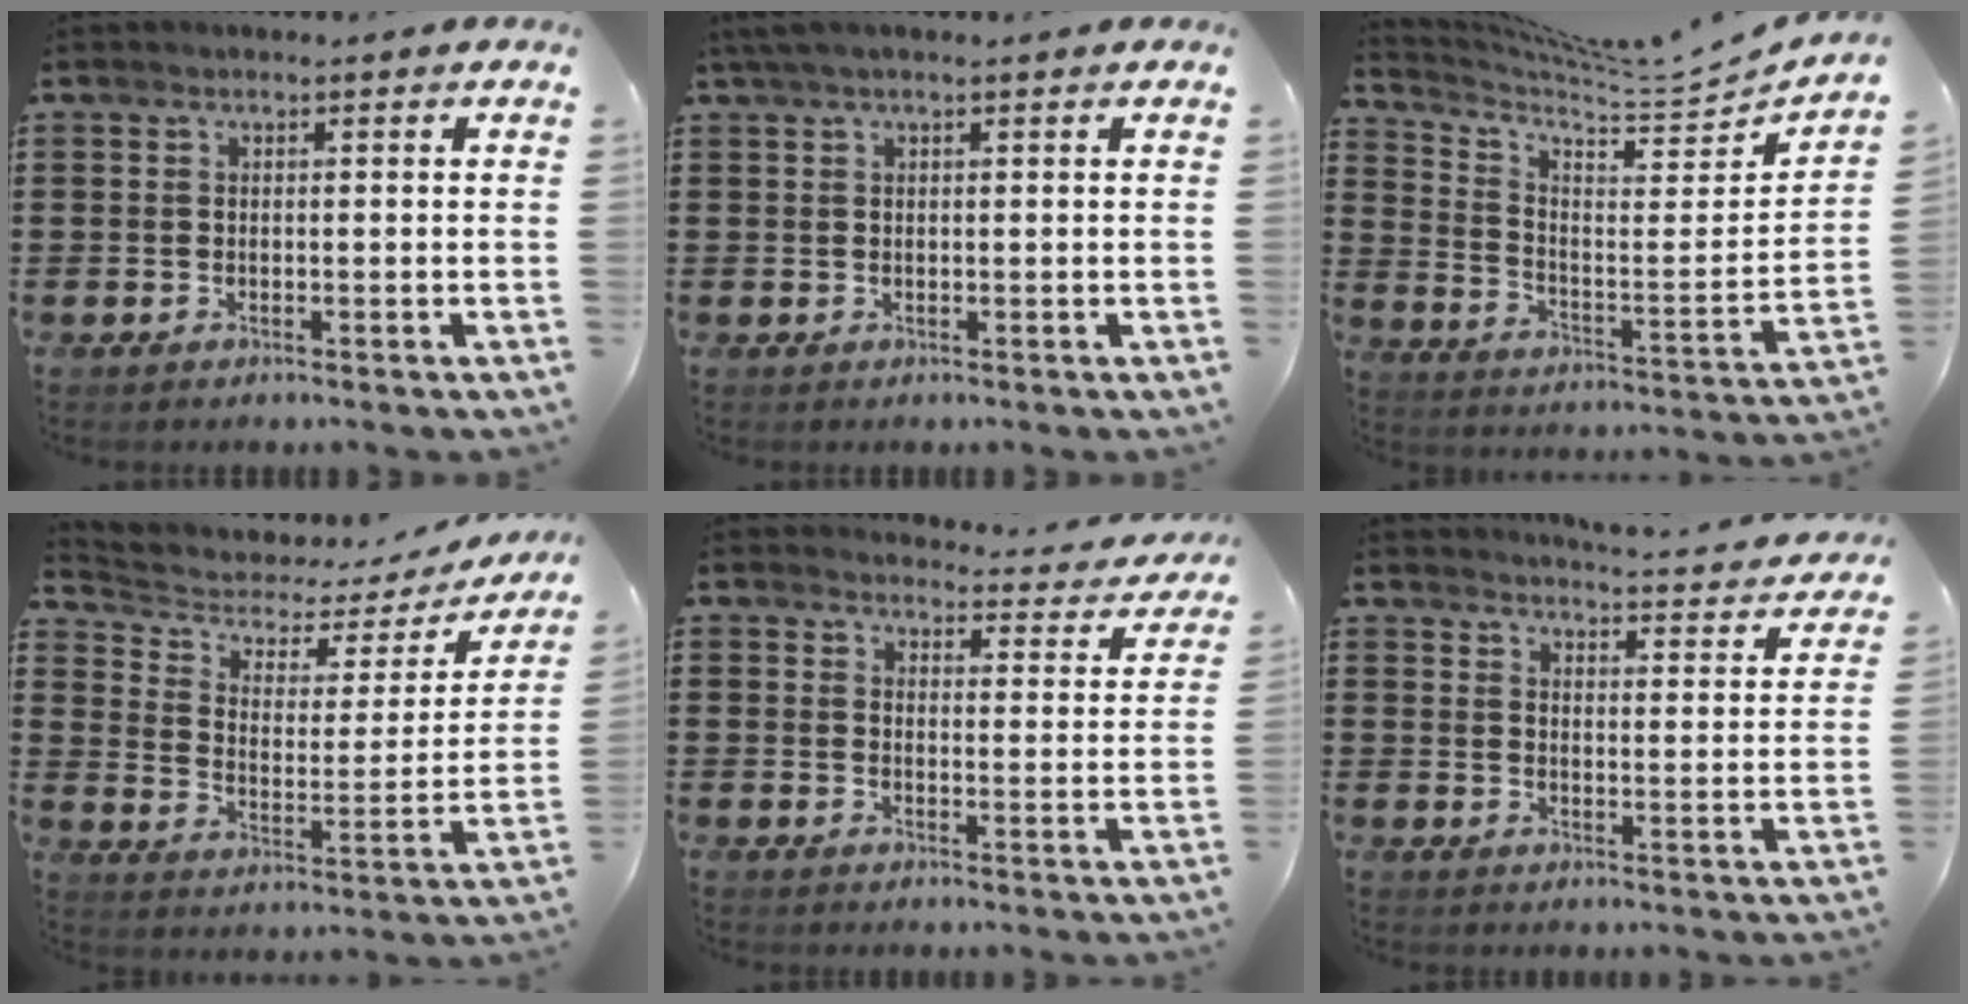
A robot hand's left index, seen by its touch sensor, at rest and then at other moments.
{"total": 1.4, "force": [0.9, 0.0, 1.1], "torque": [-0.022, 0.000, 0.017]}
{"total": 5.3, "force": [5.0, -0.2, 1.9], "torque": [-0.064, -0.057, 0.077]}
{"total": 3.7, "force": [2.6, 2.1, 1.6], "torque": [-0.054, -0.019, 0.035]}
{"total": 3.8, "force": [3.7, 0.4, 0.6], "torque": [-0.021, -0.026, 0.063]}
{"total": 3.8, "force": [3.8, -0.3, 0.7], "torque": [-0.018, -0.038, 0.057]}